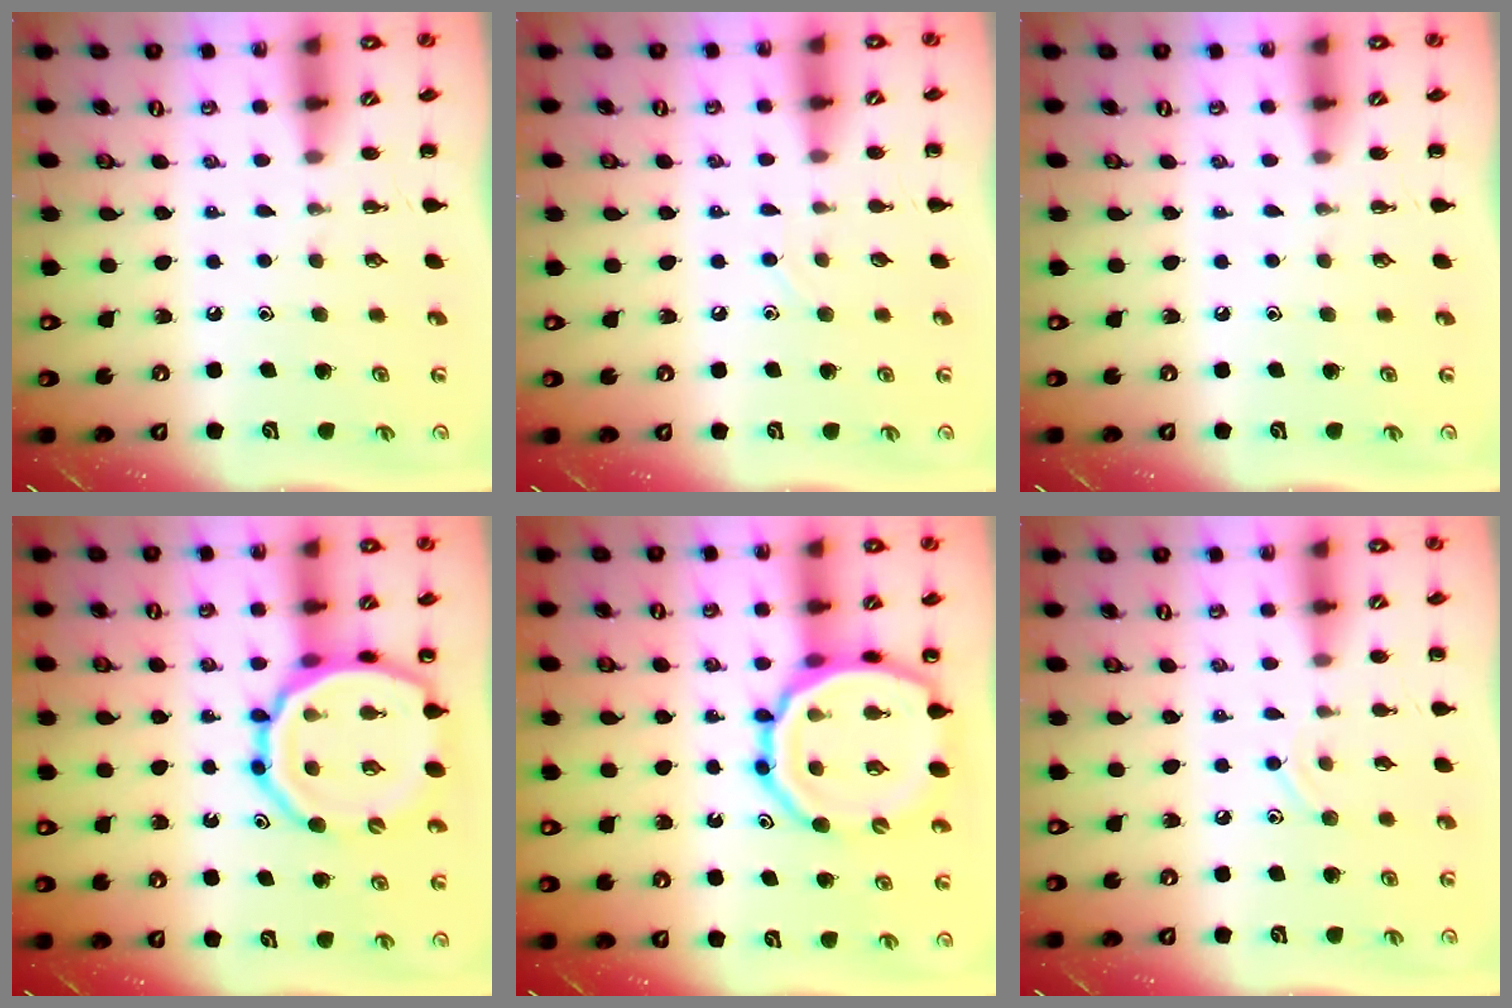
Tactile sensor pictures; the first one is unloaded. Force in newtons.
{"total": 2.0, "press": 2.0, "slide": 0.6}
{"total": 0.0}
{"total": 19.8, "press": 19.4, "slide": 3.9}
{"total": 19.8, "press": 19.4, "slide": 3.9}
{"total": 6.5, "press": 6.1, "slide": 2.1}